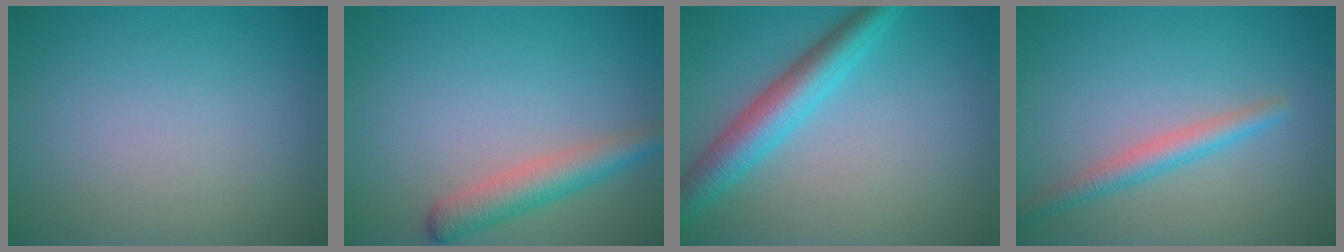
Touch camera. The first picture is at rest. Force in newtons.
{"total": 3.5, "press": 3.5, "slide": 0.2}
{"total": 5.0, "press": 5.0, "slide": 0.1}
{"total": 2.5, "press": 2.5, "slide": 0.1}